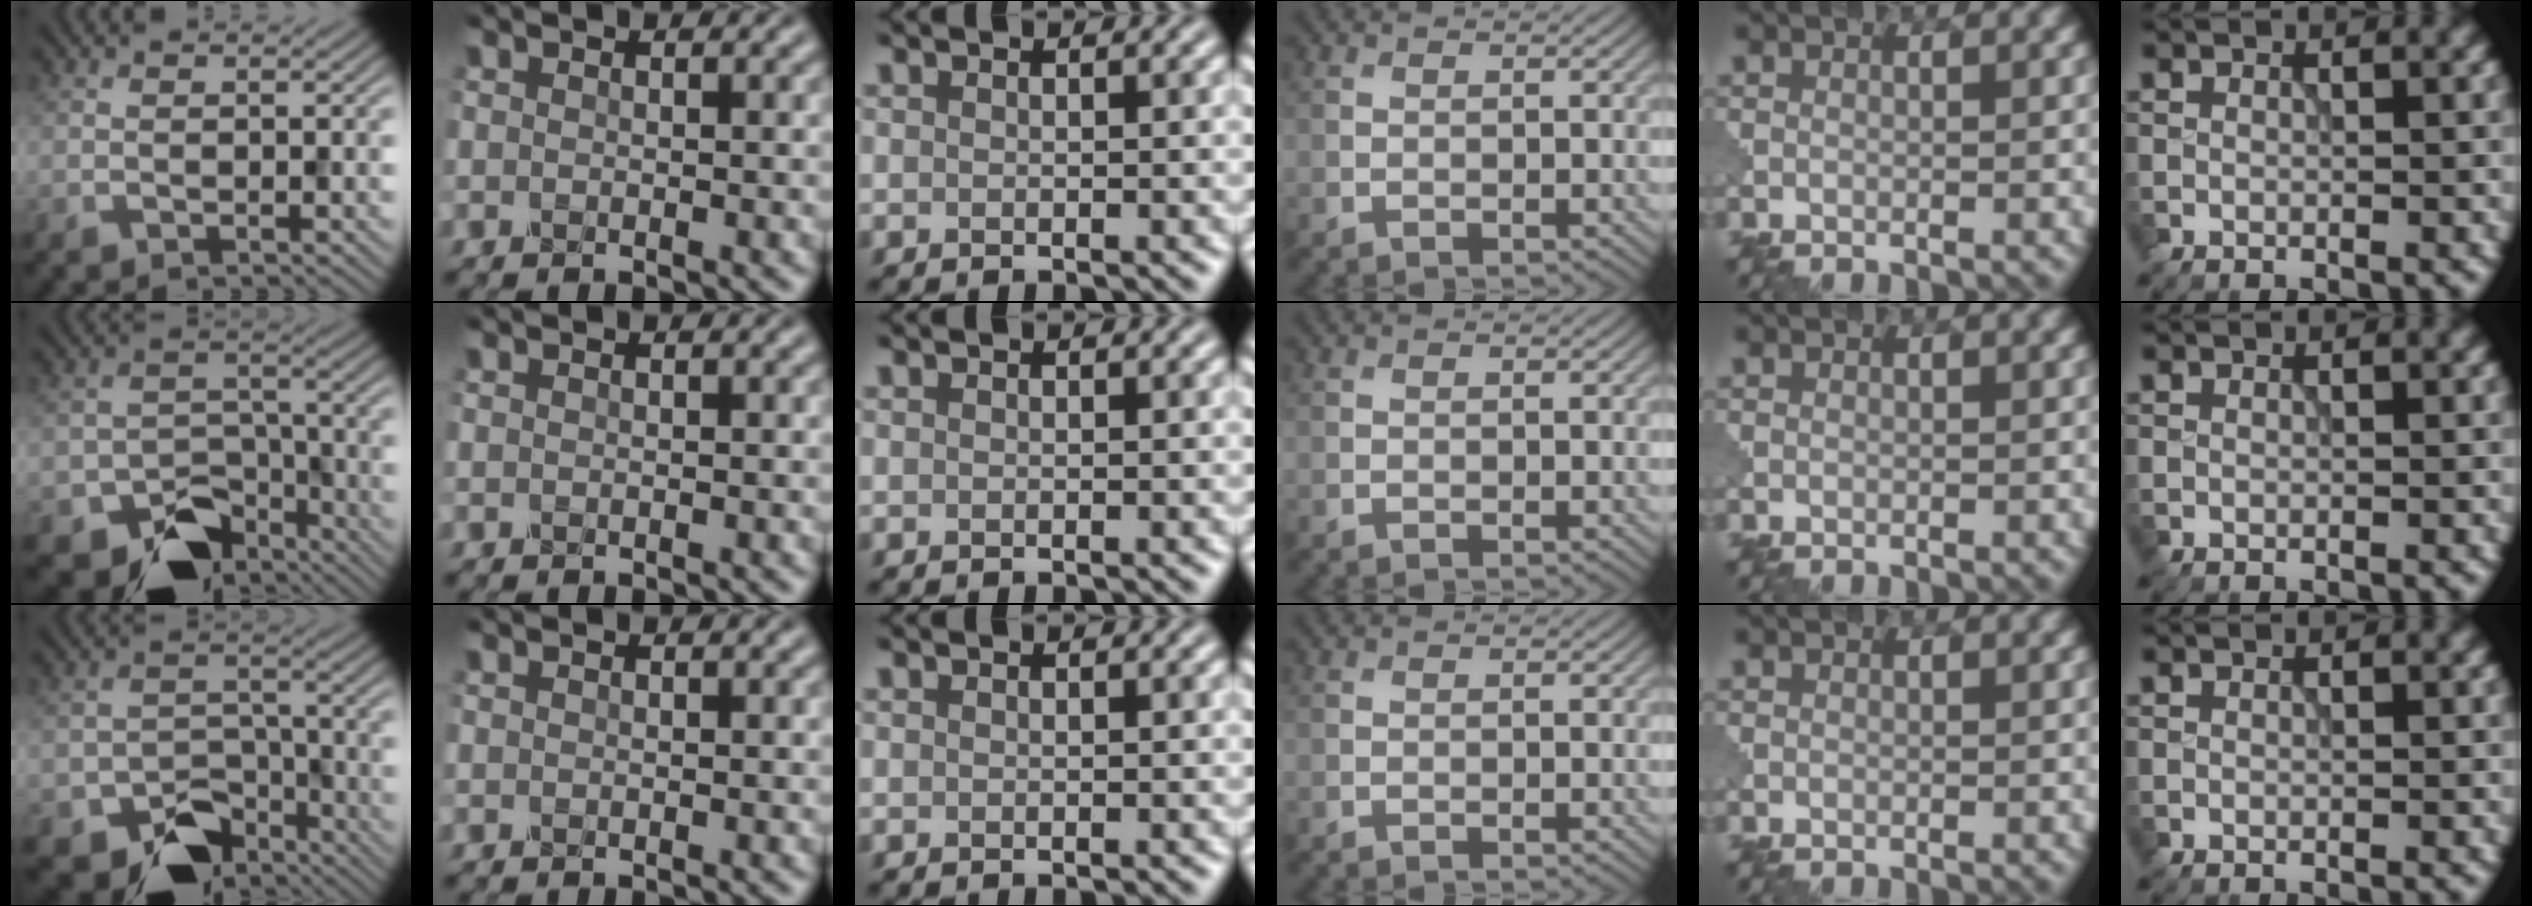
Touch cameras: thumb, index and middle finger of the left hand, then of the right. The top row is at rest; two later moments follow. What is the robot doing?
{"motion": "disassemble", "object": "pitcher"}